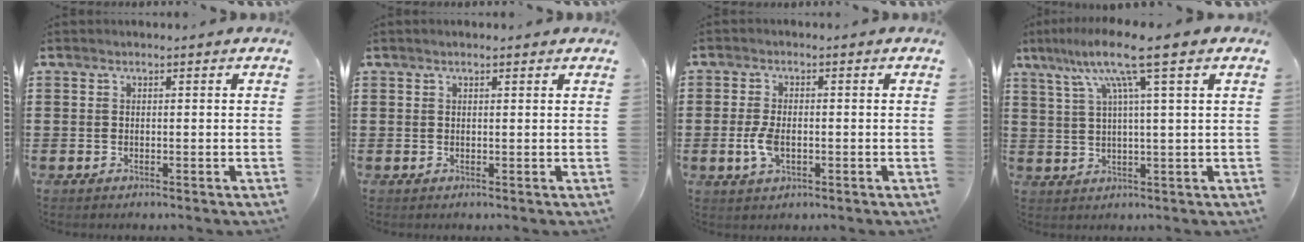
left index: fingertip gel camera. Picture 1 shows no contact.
{"total": 0.9, "force": [0.6, 0.2, 0.6], "torque": [-0.012, 0.002, 0.011]}
{"total": 4.2, "force": [-0.9, 2.1, 3.5], "torque": [-0.090, -0.007, -0.022]}
{"total": 10.0, "force": [5.3, -0.1, 8.4], "torque": [-0.176, -0.002, 0.088]}